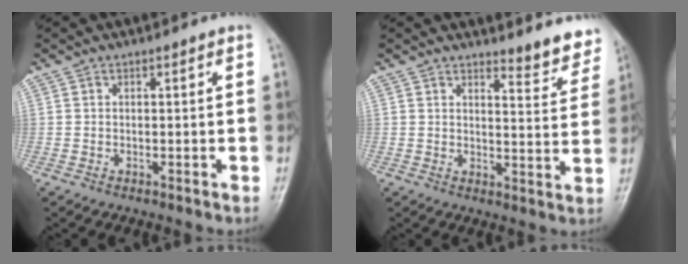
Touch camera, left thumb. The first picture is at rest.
{"total": 7.1, "force": [6.3, 1.3, 2.9], "torque": [-0.025, -0.062, 0.081]}